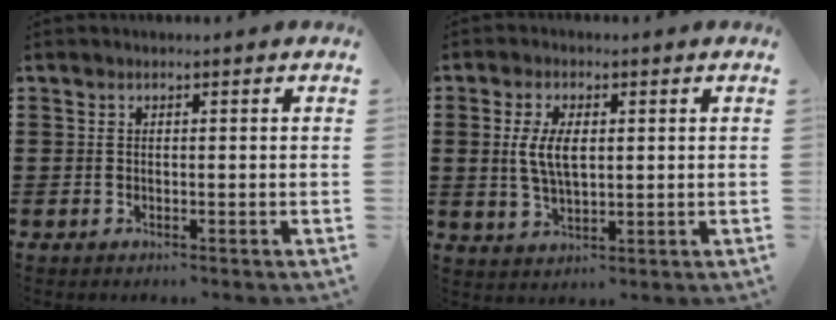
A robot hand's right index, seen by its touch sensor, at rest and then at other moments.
{"total": 5.6, "force": [0.7, 2.7, 4.9], "torque": [-0.106, 0.007, 0.009]}